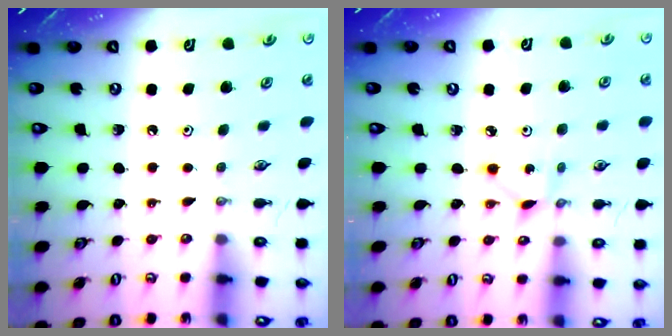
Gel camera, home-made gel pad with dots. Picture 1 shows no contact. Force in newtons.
{"total": 1.5, "press": 1.5, "slide": 0.1}